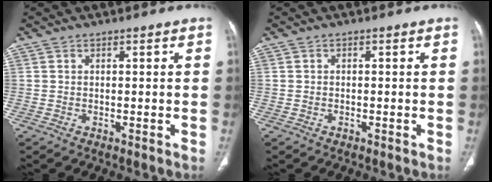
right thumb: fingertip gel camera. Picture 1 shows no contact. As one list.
[{"total": 0.6, "force": [-0.4, 0.4, 0.2], "torque": [-0.002, 0.001, -0.008]}]